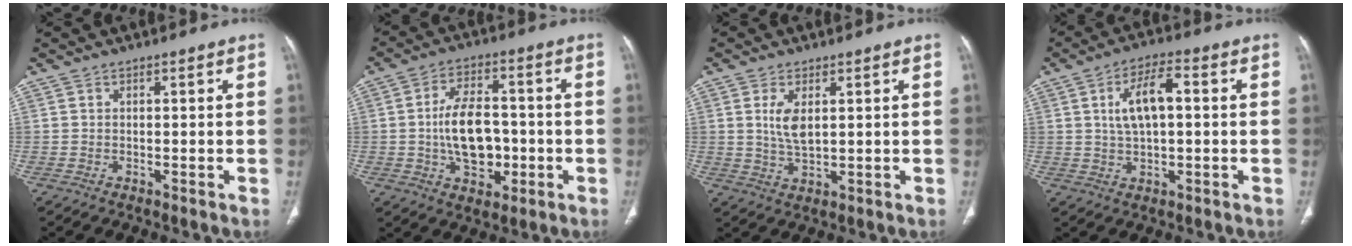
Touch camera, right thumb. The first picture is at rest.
{"total": 11.6, "force": [-1.5, 7.2, 9.0], "torque": [-0.128, 0.020, -0.022]}
{"total": 5.0, "force": [1.3, 2.3, 4.3], "torque": [-0.087, -0.010, 0.034]}
{"total": 8.3, "force": [1.3, 3.6, 7.3], "torque": [-0.132, 0.016, 0.021]}